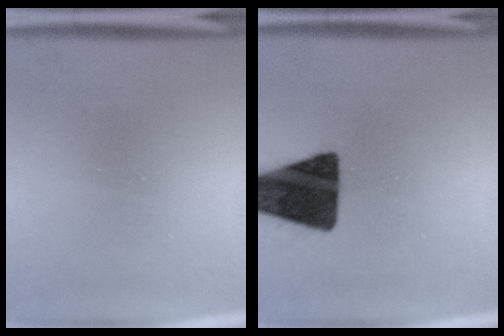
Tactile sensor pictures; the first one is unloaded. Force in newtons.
{"total": 17.9}